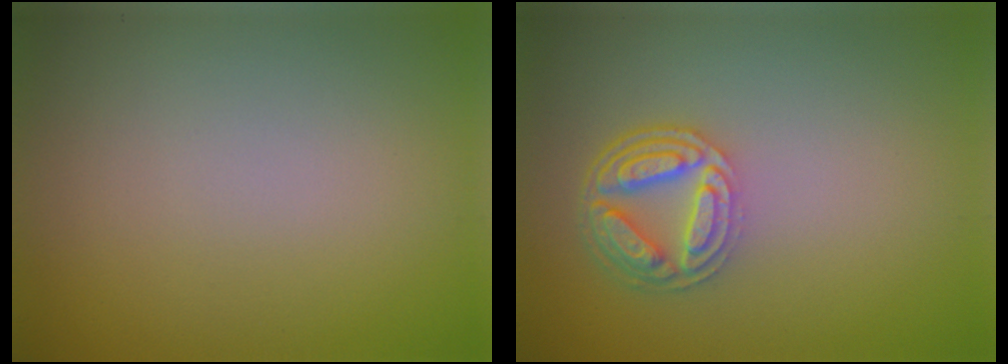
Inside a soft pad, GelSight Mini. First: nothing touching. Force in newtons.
{"total": 4.6, "press": 3.6, "slide": 2.9}